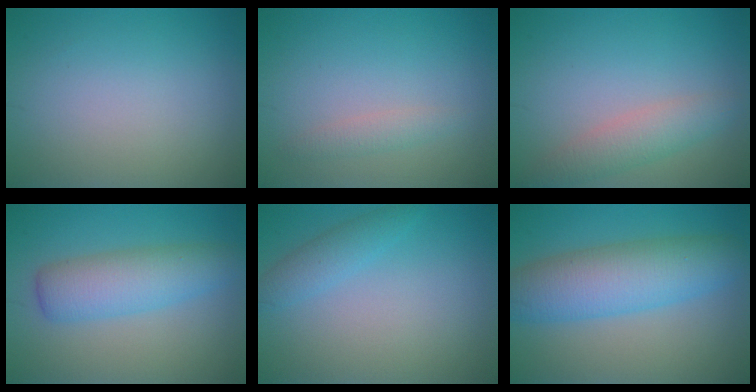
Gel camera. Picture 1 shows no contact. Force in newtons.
{"total": 1.3, "press": 1.3, "slide": 0.1}
{"total": 2.9, "press": 2.9, "slide": 0.2}
{"total": 4.9, "press": 4.9, "slide": 0.1}
{"total": 2.0, "press": 2.0, "slide": 0.0}
{"total": 7.4, "press": 7.4, "slide": 0.1}